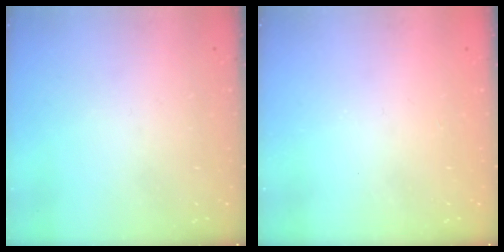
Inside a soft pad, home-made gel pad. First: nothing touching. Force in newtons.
{"total": 1.0, "press": 0.9, "slide": 0.4}